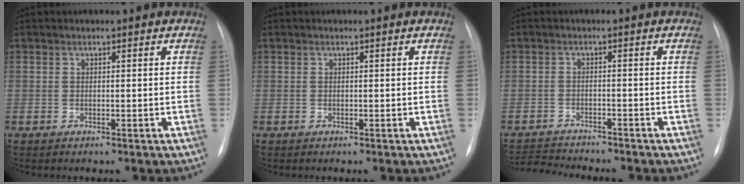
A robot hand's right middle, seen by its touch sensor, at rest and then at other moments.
{"total": 0.0}
{"total": 6.7, "force": [-6.6, 0.1, 1.3], "torque": [-0.019, -0.010, -0.105]}